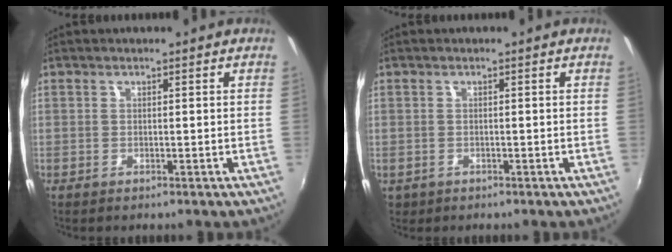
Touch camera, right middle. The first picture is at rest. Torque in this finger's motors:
{"motor_torque": [-0.24, 0.24, -0.02, 0.00]}